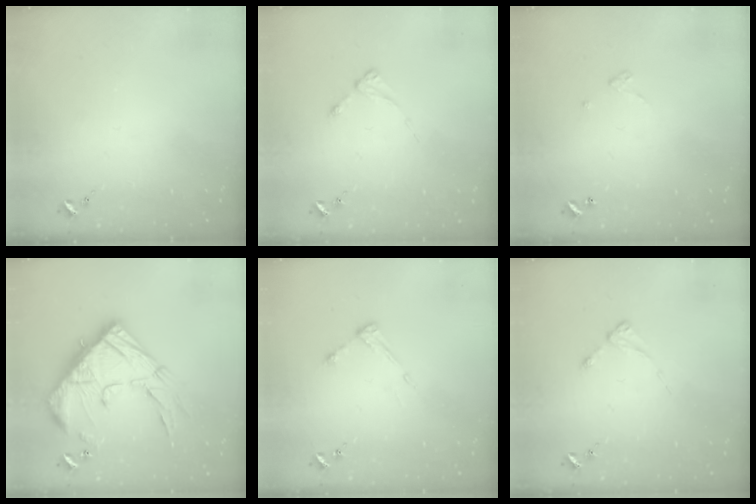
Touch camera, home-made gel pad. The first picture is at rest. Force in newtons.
{"total": 2.4, "press": 2.4, "slide": 0.3}
{"total": 3.2, "press": 3.2, "slide": 0.1}
{"total": 24.5, "press": 24.4, "slide": 2.2}
{"total": 5.0, "press": 4.9, "slide": 0.4}
{"total": 2.4, "press": 2.4, "slide": 0.3}